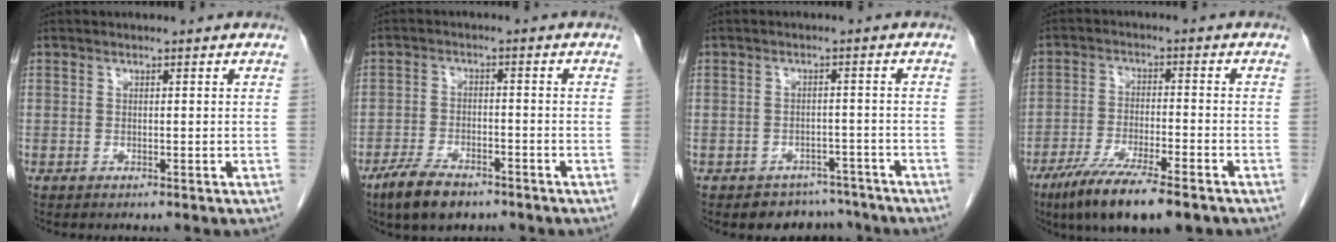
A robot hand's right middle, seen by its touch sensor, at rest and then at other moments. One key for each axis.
{"total": 7.4, "fx": -5.5, "fy": 2.5, "fz": 4.2, "tx": -0.088, "ty": -0.009, "tz": -0.098}
{"total": 5.1, "fx": -4.2, "fy": 2.8, "fz": -0.3, "tx": 0.019, "ty": 0.018, "tz": -0.057}
{"total": 12.2, "fx": -8.4, "fy": 2.0, "fz": 8.5, "tx": -0.145, "ty": -0.027, "tz": -0.138}